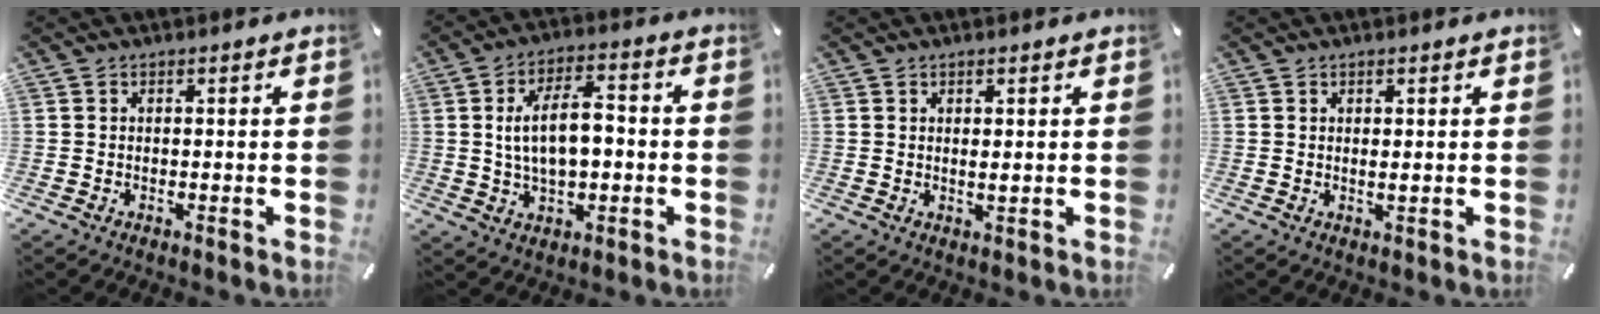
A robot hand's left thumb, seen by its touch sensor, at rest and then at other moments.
{"total": 10.8, "force": [0.2, 6.1, 8.9], "torque": [-0.157, 0.012, 0.002]}
{"total": 1.5, "force": [0.4, 0.1, 1.4], "torque": [-0.030, -0.003, 0.007]}
{"total": 1.3, "force": [0.3, 0.1, 1.2], "torque": [-0.025, -0.002, 0.005]}